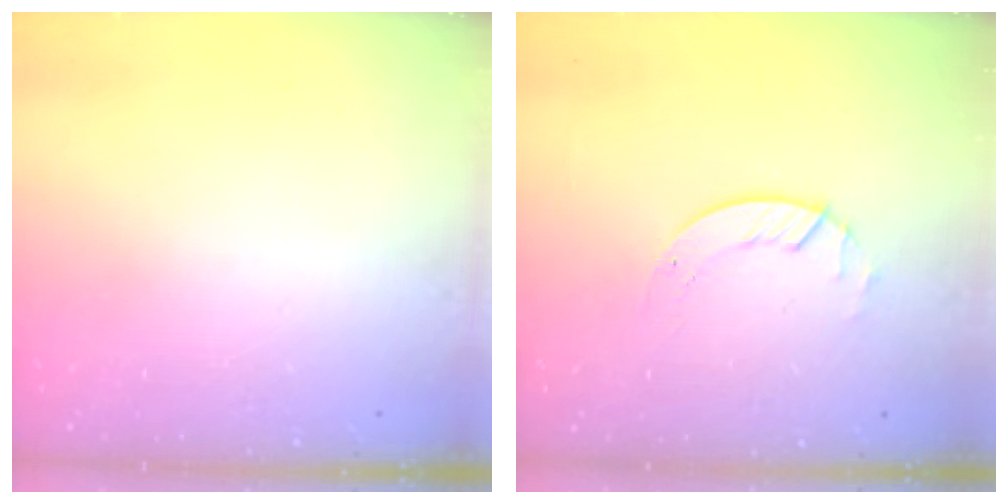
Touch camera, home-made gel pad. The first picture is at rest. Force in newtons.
{"total": 2.7, "press": 2.7, "slide": 0.3}